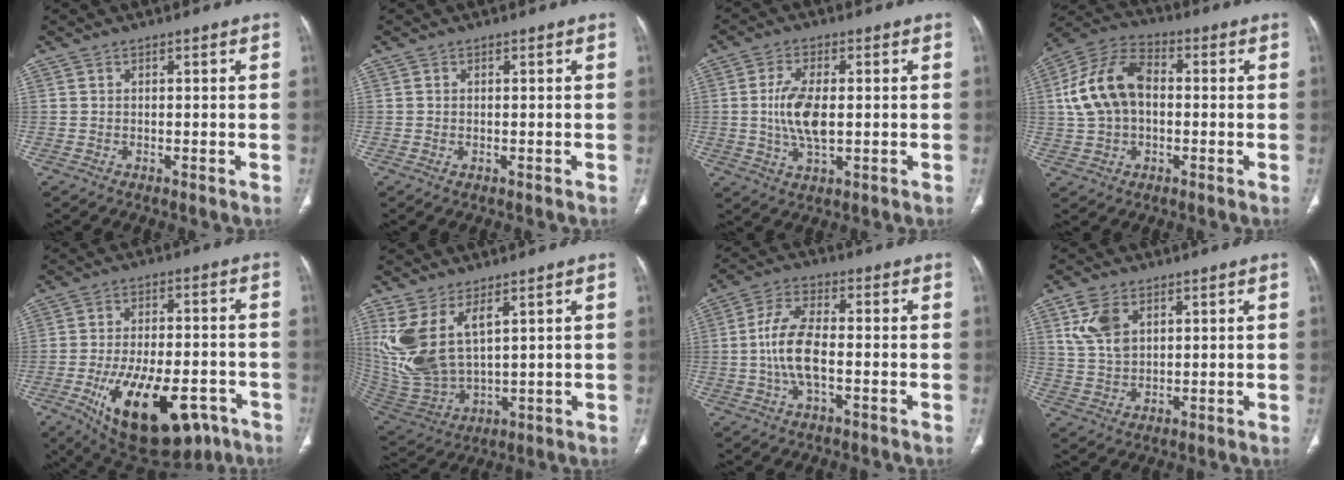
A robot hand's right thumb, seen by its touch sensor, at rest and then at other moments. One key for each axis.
{"total": 0.6, "fx": -0.1, "fy": 0.3, "fz": 0.4, "tx": -0.012, "ty": 0.003, "tz": 0.001}
{"total": 8.6, "fx": 0.0, "fy": 3.9, "fz": 7.6, "tx": -0.159, "ty": -0.005, "tz": 0.003}
{"total": 13.5, "fx": 0.8, "fy": 9.0, "fz": 10.0, "tx": -0.189, "ty": 0.031, "tz": 0.006}
{"total": 22.5, "fx": -10.5, "fy": 10.9, "fz": 16.7, "tx": -0.247, "ty": 0.019, "tz": -0.143}
{"total": 13.4, "fx": 5.7, "fy": 6.4, "fz": 10.4, "tx": -0.223, "ty": -0.025, "tz": 0.139}
{"total": 9.2, "fx": -1.3, "fy": 3.9, "fz": 8.2, "tx": -0.177, "ty": 0.020, "tz": -0.028}
{"total": 7.5, "fx": 3.2, "fy": 4.7, "fz": 4.9, "tx": -0.090, "ty": -0.007, "tz": 0.072}